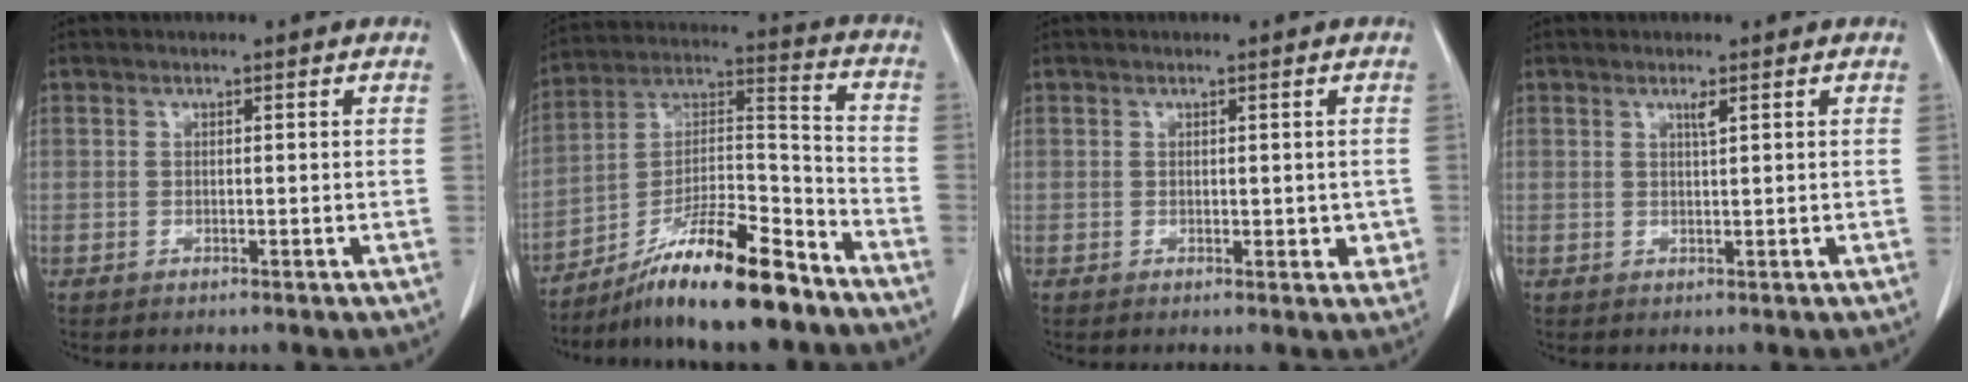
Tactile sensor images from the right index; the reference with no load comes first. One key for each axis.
{"total": 16.2, "fx": -12.3, "fy": 1.9, "fz": 10.5, "tx": -0.180, "ty": 0.010, "tz": -0.208}
{"total": 2.4, "fx": 0.1, "fy": 1.6, "fz": 1.8, "tx": -0.011, "ty": -0.001, "tz": 0.003}
{"total": 1.1, "fx": 0.6, "fy": -0.2, "fz": 0.9, "tx": -0.019, "ty": -0.003, "tz": 0.012}